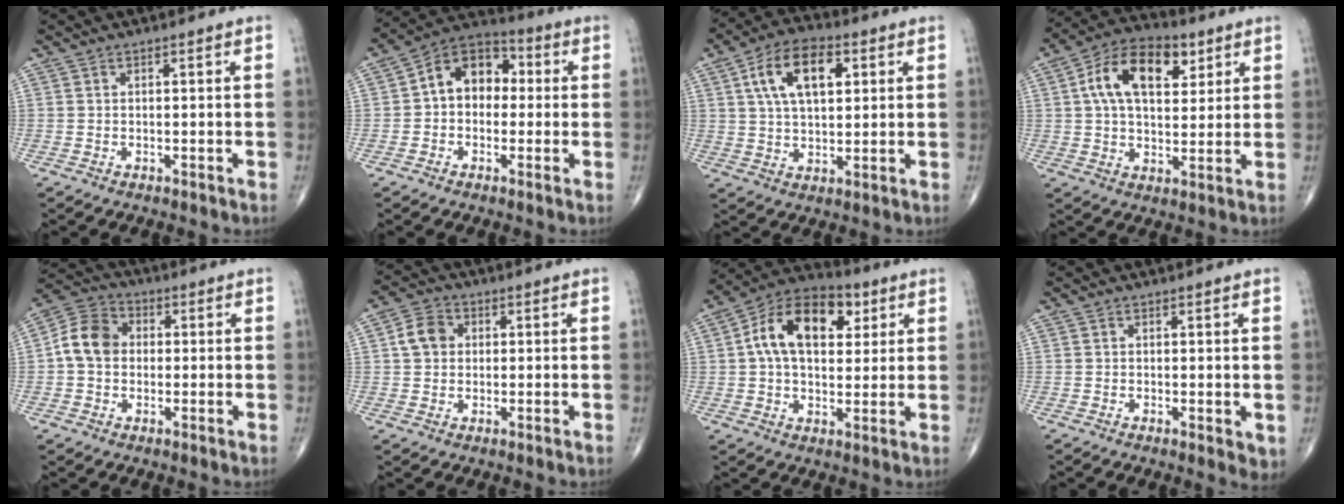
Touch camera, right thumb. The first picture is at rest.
{"total": 11.1, "force": [0.6, 8.2, 7.4], "torque": [-0.085, 0.036, -0.007]}
{"total": 12.9, "force": [4.2, 7.1, 10.0], "torque": [-0.163, 0.003, 0.069]}
{"total": 14.8, "force": [5.1, 8.6, 11.0], "torque": [-0.166, 0.002, 0.081]}
{"total": 8.6, "force": [0.3, 7.2, 4.6], "torque": [-0.069, 0.024, -0.009]}
{"total": 5.5, "force": [0.9, 4.6, 2.9], "torque": [-0.043, 0.009, 0.009]}
{"total": 16.2, "force": [4.5, 9.9, 12.0], "torque": [-0.172, 0.010, 0.066]}
{"total": 2.5, "force": [0.0, 0.8, 2.3], "torque": [-0.033, -0.010, -0.001]}